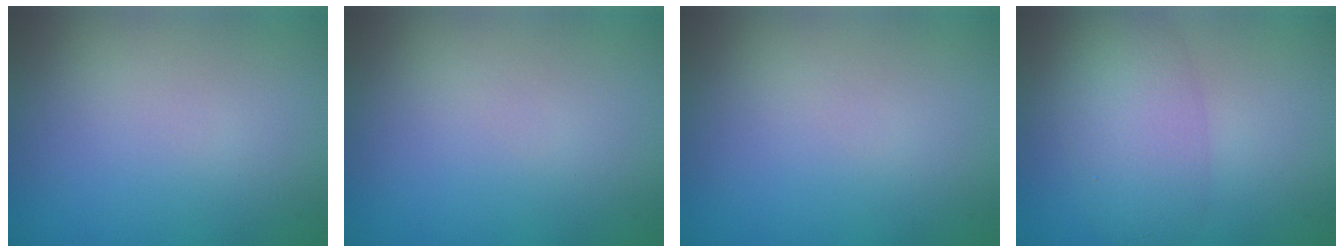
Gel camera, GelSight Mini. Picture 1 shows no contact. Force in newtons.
{"total": 0.0}
{"total": 0.0}
{"total": 5.6, "press": 5.6, "slide": 0.1}